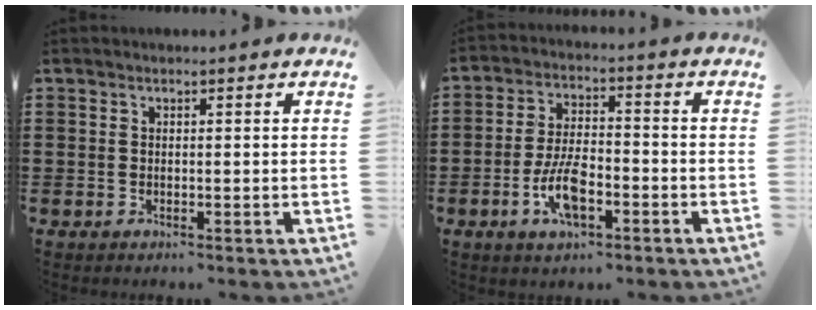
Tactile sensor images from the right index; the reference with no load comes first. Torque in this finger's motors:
{"motor_torque": [2.14, 0.00, 0.49, 0.12]}